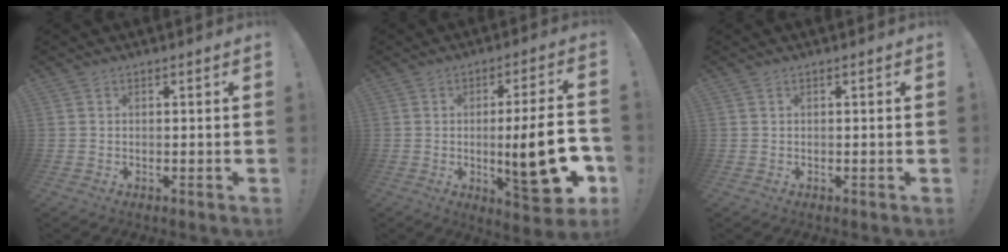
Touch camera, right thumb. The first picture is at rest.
{"total": 18.6, "force": [-3.2, 3.9, 17.9], "torque": [-0.250, -0.001, -0.043]}
{"total": 0.0}